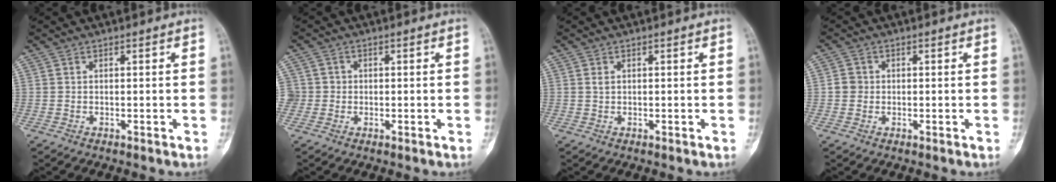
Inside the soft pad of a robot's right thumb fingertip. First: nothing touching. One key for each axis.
{"total": 2.9, "fx": -0.2, "fy": 2.9, "fz": 0.1, "tx": 0.021, "ty": 0.009, "tz": -0.007}
{"total": 0.8, "fx": 0.3, "fy": 0.5, "fz": 0.5, "tx": -0.008, "ty": 0.004, "tz": 0.006}
{"total": 2.1, "fx": -0.1, "fy": 2.0, "fz": 0.6, "tx": 0.002, "ty": 0.006, "tz": -0.004}